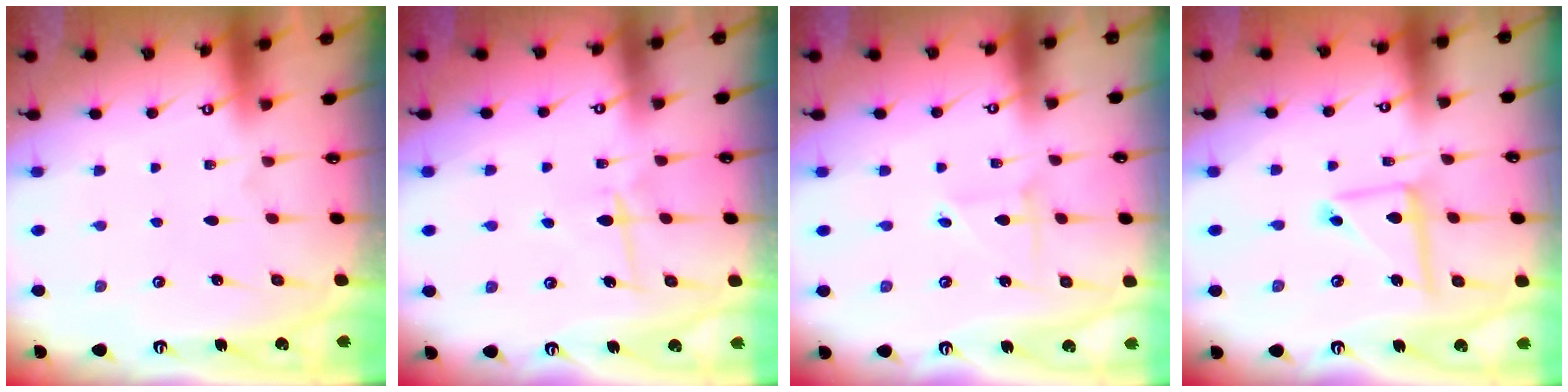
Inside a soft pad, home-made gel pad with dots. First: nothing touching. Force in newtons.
{"total": 7.0, "press": 7.0, "slide": 0.8}
{"total": 2.2, "press": 2.2, "slide": 0.2}
{"total": 9.1, "press": 9.1, "slide": 0.8}